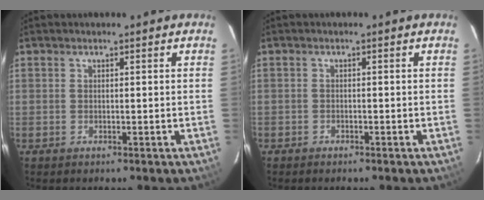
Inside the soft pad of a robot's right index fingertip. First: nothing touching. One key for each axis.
{"total": 1.1, "fx": -0.9, "fy": 0.7, "fz": -0.1, "tx": -0.004, "ty": 0.005, "tz": -0.016}